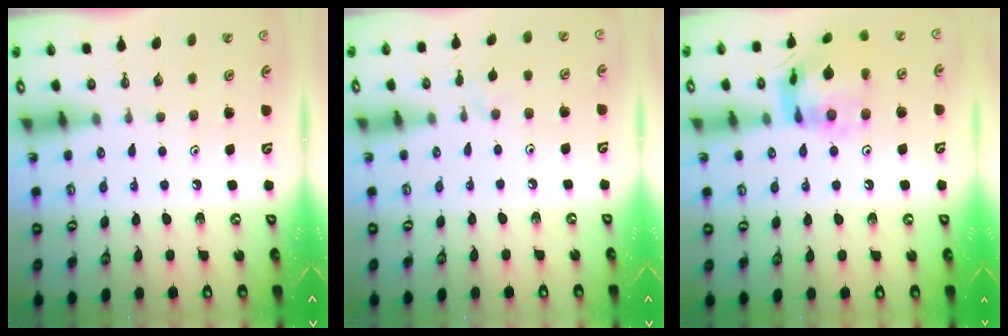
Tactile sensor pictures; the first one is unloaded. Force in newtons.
{"total": 2.1, "press": 2.0, "slide": 0.4}
{"total": 15.4, "press": 15.3, "slide": 1.6}